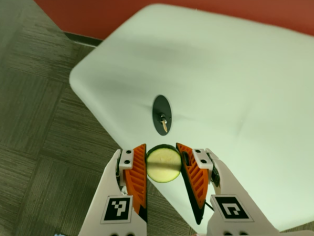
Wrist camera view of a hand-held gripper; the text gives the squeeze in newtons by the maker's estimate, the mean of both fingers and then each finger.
{"total": 13.4, "left": 13.9, "right": 12.9}